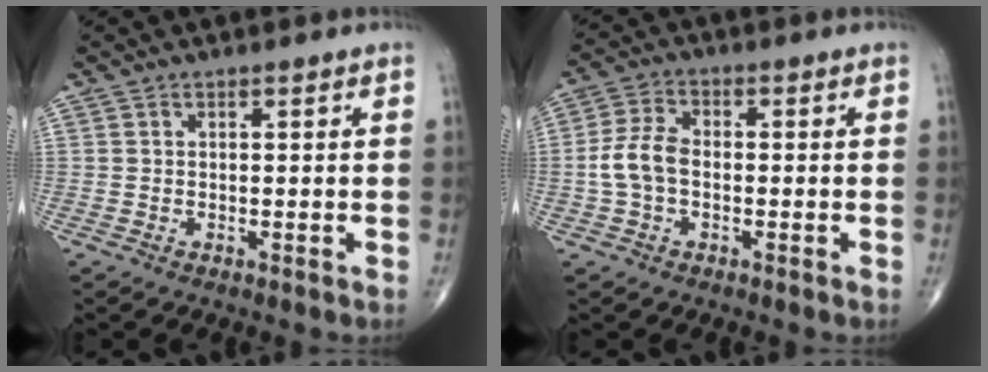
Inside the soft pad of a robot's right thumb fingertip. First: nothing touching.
{"total": 6.6, "force": [-0.9, 4.1, 5.0], "torque": [-0.109, 0.022, -0.023]}